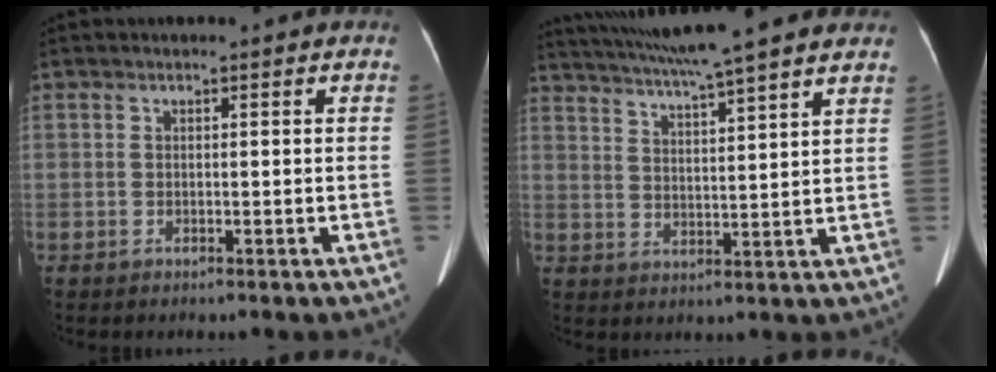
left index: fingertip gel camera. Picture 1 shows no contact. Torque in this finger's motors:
{"motor_torque": [0.01, -2.13, 0.01, 0.04]}